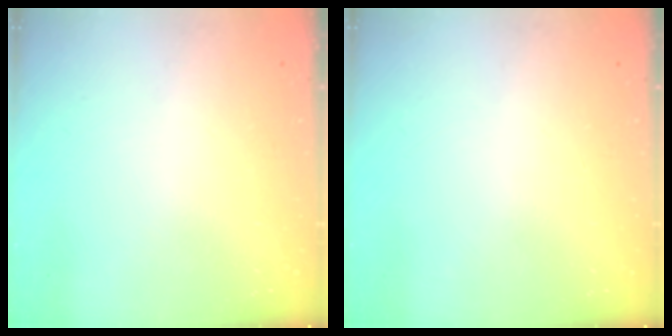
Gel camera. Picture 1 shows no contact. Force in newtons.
{"total": 0.0}